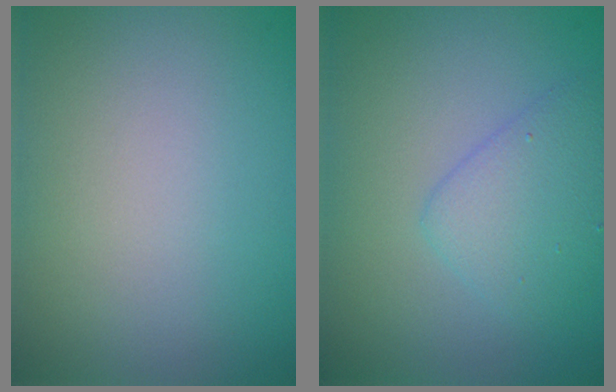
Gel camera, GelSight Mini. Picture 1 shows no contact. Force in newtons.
{"total": 3.0, "press": 3.0, "slide": 0.2}